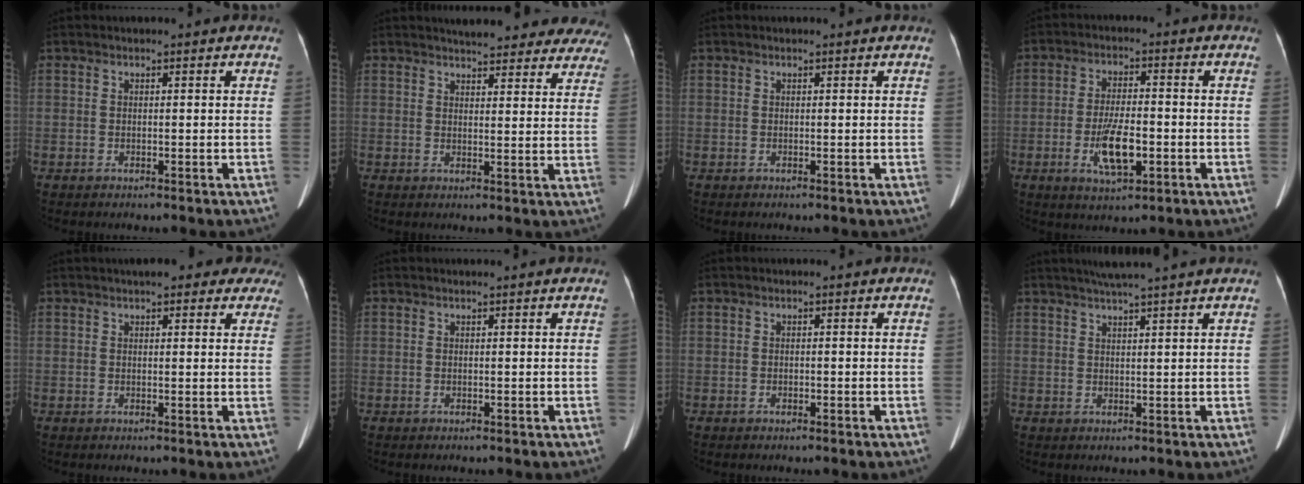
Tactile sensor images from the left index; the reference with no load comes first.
{"total": 19.6, "force": [17.9, 4.9, 6.3], "torque": [-0.064, -0.033, 0.193]}
{"total": 0.0}
{"total": 7.3, "force": [-2.5, 2.2, 6.5], "torque": [-0.128, -0.005, -0.039]}
{"total": 9.7, "force": [7.7, 3.3, 4.8], "torque": [-0.033, 0.014, 0.080]}
{"total": 0.6, "force": [0.6, 0.0, 0.2], "torque": [-0.006, 0.004, 0.011]}
{"total": 0.5, "force": [-0.5, 0.2, 0.2], "torque": [-0.003, -0.001, -0.008]}
{"total": 6.4, "force": [5.3, -1.0, 3.4], "torque": [-0.054, 0.021, 0.077]}